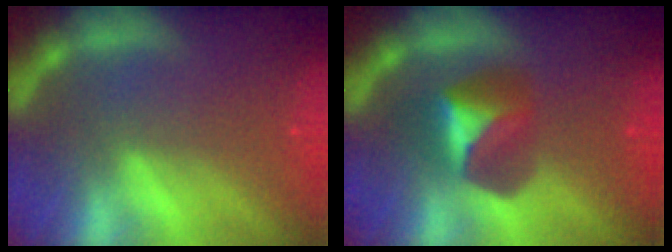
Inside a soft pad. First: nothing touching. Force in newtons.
{"total": 4.4}